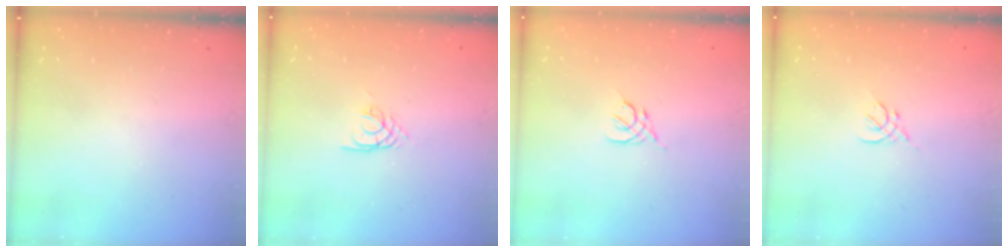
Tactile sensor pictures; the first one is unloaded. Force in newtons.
{"total": 1.7, "press": 1.7, "slide": 0.4}
{"total": 2.2, "press": 2.1, "slide": 0.6}
{"total": 2.7, "press": 2.6, "slide": 0.8}